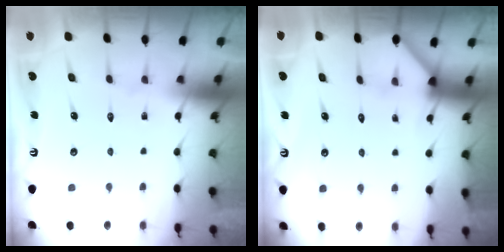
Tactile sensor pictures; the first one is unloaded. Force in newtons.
{"total": 3.2, "press": 3.2, "slide": 0.3}